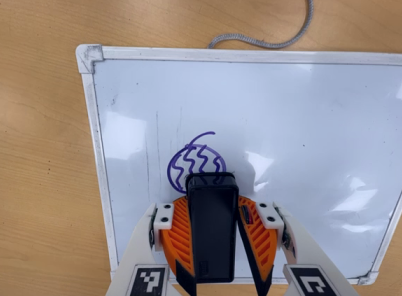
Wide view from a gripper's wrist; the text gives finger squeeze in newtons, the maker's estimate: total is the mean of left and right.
{"total": 12.5, "left": 13.5, "right": 11.5}